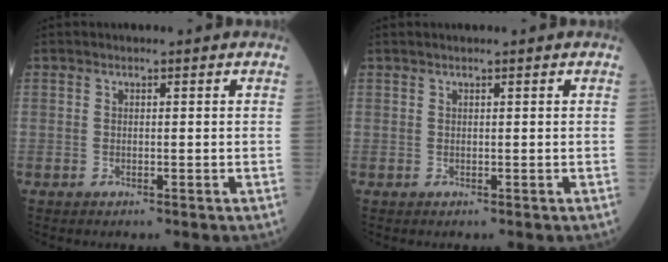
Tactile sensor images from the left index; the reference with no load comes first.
{"total": 0.6, "force": [0.5, -0.1, 0.2], "torque": [-0.006, 0.012, 0.014]}